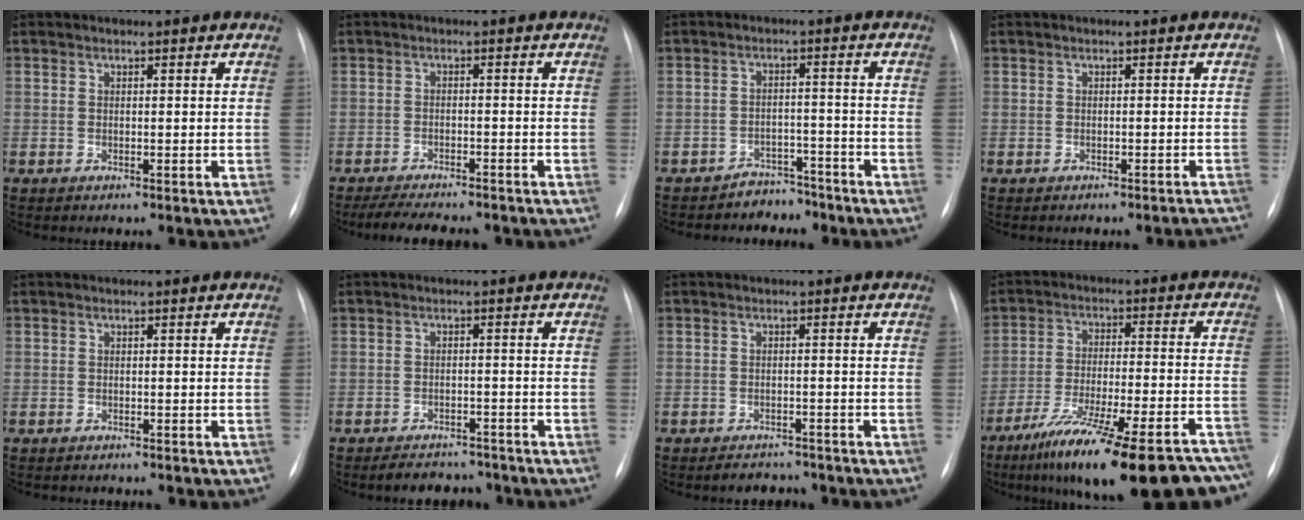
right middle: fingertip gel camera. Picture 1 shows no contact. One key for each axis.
{"total": 9.3, "fx": -8.1, "fy": 2.0, "fz": 4.0, "tx": -0.061, "ty": -0.010, "tz": -0.117}
{"total": 4.4, "fx": -3.8, "fy": 2.2, "fz": -0.4, "tx": 0.008, "ty": 0.007, "tz": -0.056}
{"total": 3.3, "fx": -3.2, "fy": 0.4, "fz": 0.9, "tx": -0.007, "ty": -0.002, "tz": -0.035}
{"total": 0.7, "fx": -0.6, "fy": 0.4, "fz": 0.0, "tx": -0.005, "ty": 0.001, "tz": -0.012}
{"total": 5.8, "fx": -5.1, "fy": 2.3, "fz": 1.2, "tx": -0.012, "ty": 0.003, "tz": -0.069}
{"total": 3.2, "fx": -2.9, "fy": 1.4, "fz": 0.3, "tx": -0.005, "ty": 0.002, "tz": -0.038}
{"total": 26.9, "fx": -21.7, "fy": 3.9, "fz": 15.6, "tx": -0.177, "ty": -0.009, "tz": -0.311}